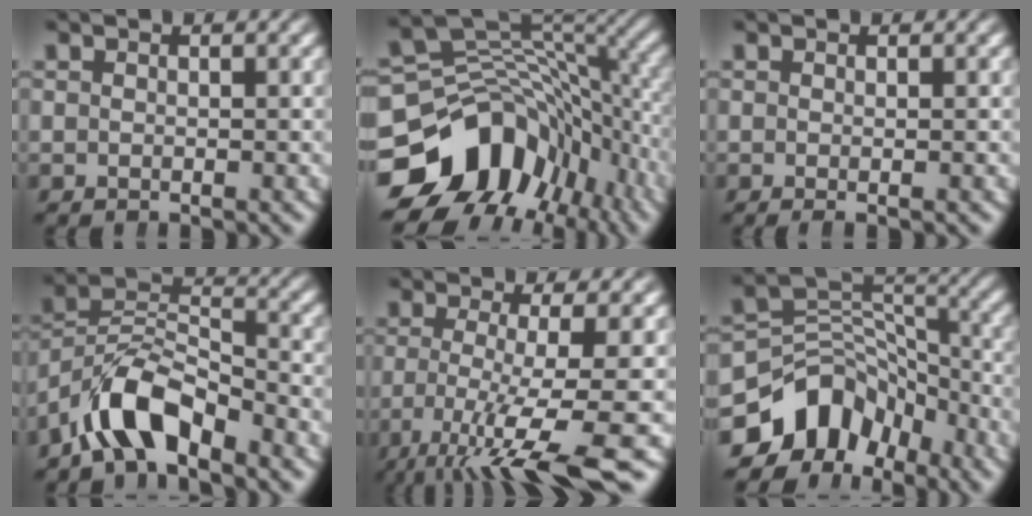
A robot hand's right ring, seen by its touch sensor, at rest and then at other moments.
{"total": 15.6, "force": [-4.3, 11.6, 9.5], "torque": [-0.146, -0.031, -0.060]}
{"total": 0.6, "force": [-0.3, 0.0, 0.5], "torque": [-0.009, -0.001, -0.005]}
{"total": 7.2, "force": [-2.8, 4.9, 4.5], "torque": [-0.094, -0.022, -0.045]}
{"total": 8.4, "force": [-4.0, 2.1, 7.1], "torque": [-0.133, -0.045, -0.036]}
{"total": 11.9, "force": [-4.6, 9.1, 6.3], "torque": [-0.088, -0.017, -0.077]}